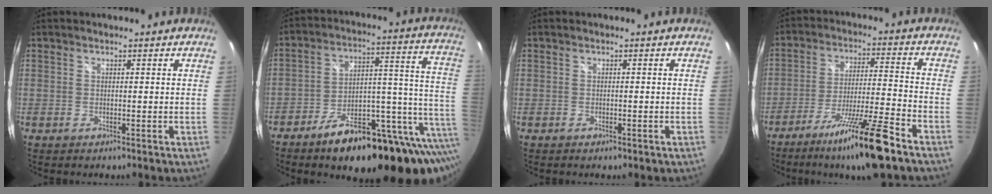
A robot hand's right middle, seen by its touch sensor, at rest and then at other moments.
{"total": 25.5, "force": [-14.5, 9.7, 18.5], "torque": [-0.224, 0.013, -0.200]}
{"total": 0.7, "force": [-0.5, 0.3, 0.5], "torque": [-0.006, -0.002, -0.009]}
{"total": 14.2, "force": [-10.3, -0.4, 9.8], "torque": [-0.188, -0.017, -0.172]}